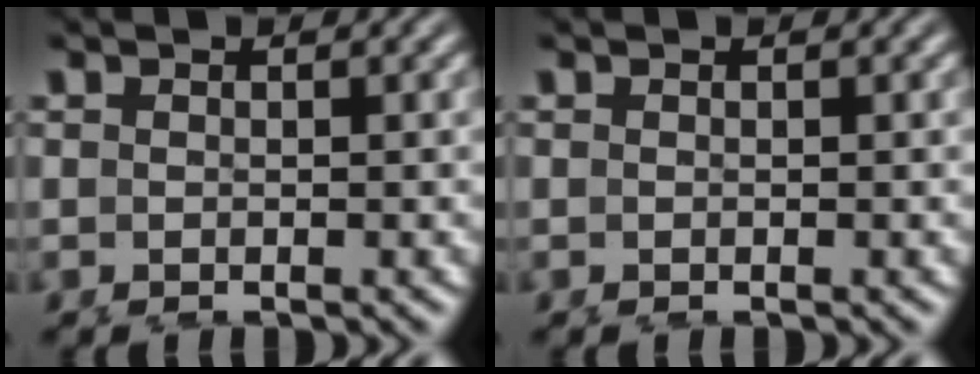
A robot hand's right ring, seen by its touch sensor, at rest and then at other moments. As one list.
[{"total": 0.0}]